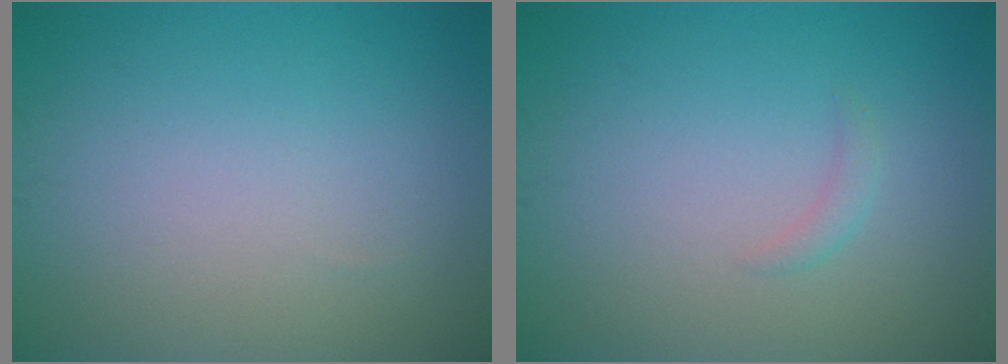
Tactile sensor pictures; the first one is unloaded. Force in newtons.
{"total": 0.8, "press": 0.8, "slide": 0.0}